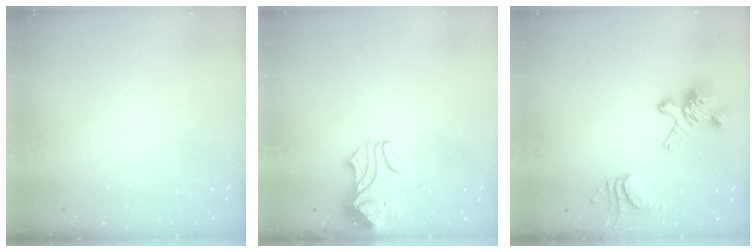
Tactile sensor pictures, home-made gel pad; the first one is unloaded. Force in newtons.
{"total": 2.4, "press": 2.2, "slide": 1.0}
{"total": 6.4, "press": 6.0, "slide": 2.1}